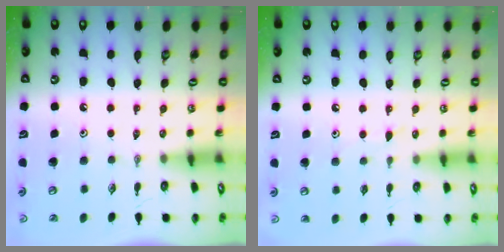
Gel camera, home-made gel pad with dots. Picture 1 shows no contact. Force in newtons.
{"total": 3.8, "press": 3.8, "slide": 0.4}